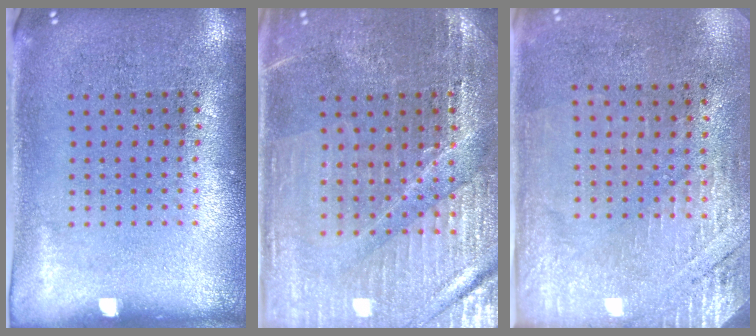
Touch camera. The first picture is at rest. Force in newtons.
{"total": 3.2, "press": 3.1, "slide": 0.4}
{"total": 2.8, "press": 2.5, "slide": 1.3}